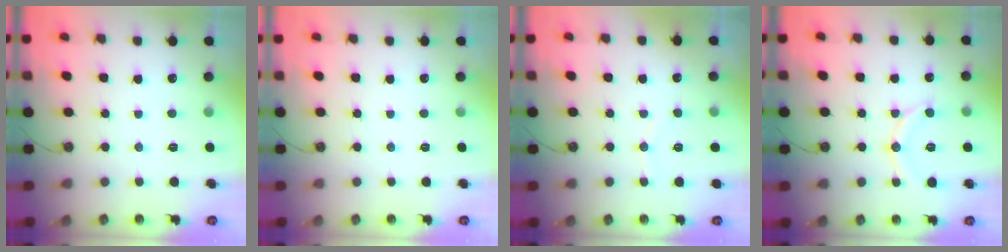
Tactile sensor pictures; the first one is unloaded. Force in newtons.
{"total": 0.0}
{"total": 5.6, "press": 5.5, "slide": 0.7}
{"total": 11.9, "press": 11.8, "slide": 1.1}